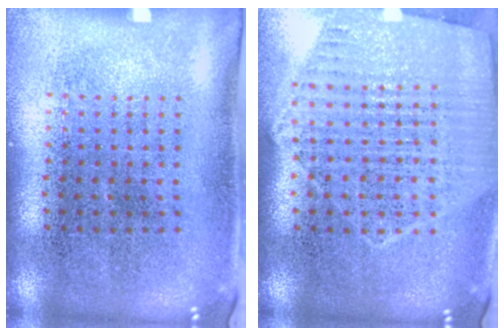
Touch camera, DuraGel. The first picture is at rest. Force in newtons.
{"total": 1.2, "press": 1.1, "slide": 0.3}